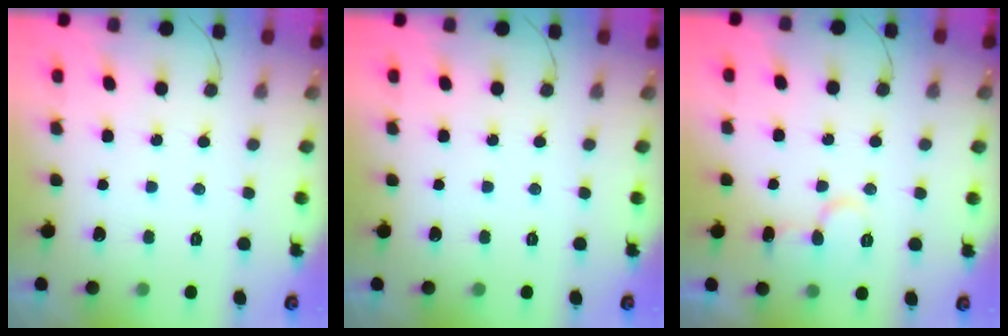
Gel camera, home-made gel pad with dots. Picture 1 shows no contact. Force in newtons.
{"total": 0.0}
{"total": 9.1, "press": 9.0, "slide": 0.8}